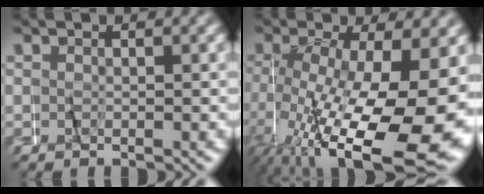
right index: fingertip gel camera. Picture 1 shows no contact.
{"total": 13.6, "force": [-3.4, 5.9, 11.8], "torque": [-0.197, -0.038, -0.027]}